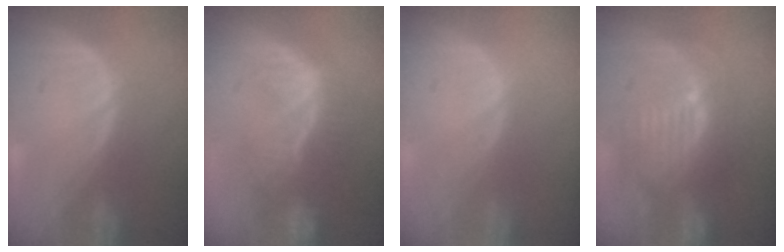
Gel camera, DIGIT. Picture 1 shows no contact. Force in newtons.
{"total": 10.0, "press": 8.7, "slide": 4.9}
{"total": 0.0}
{"total": 9.8, "press": 9.0, "slide": 3.9}